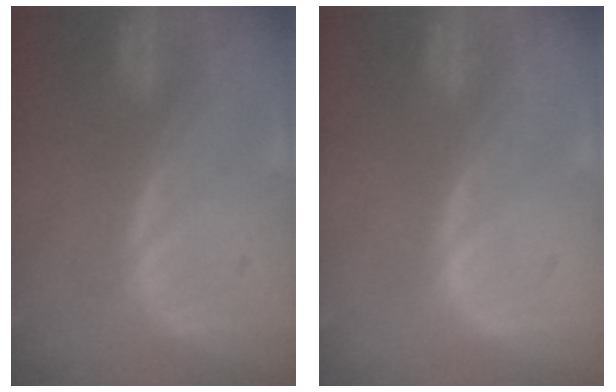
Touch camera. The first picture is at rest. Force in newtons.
{"total": 0.0}